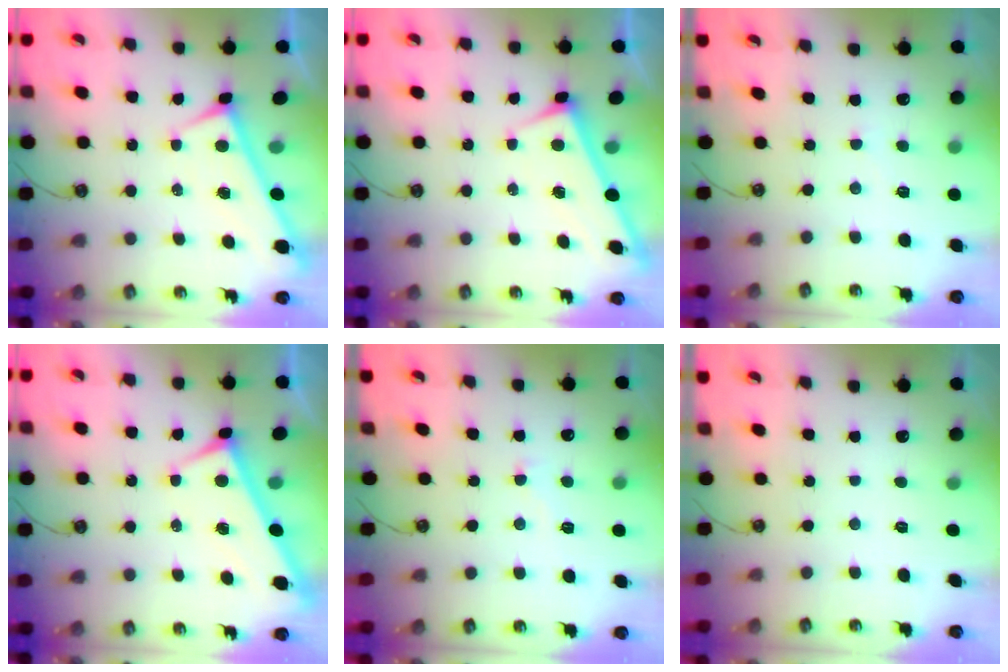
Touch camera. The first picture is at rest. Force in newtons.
{"total": 3.0, "press": 3.0, "slide": 0.2}
{"total": 4.5, "press": 4.5, "slide": 0.7}
{"total": 2.4, "press": 2.3, "slide": 0.6}
{"total": 2.7, "press": 2.6, "slide": 0.9}
{"total": 0.0}